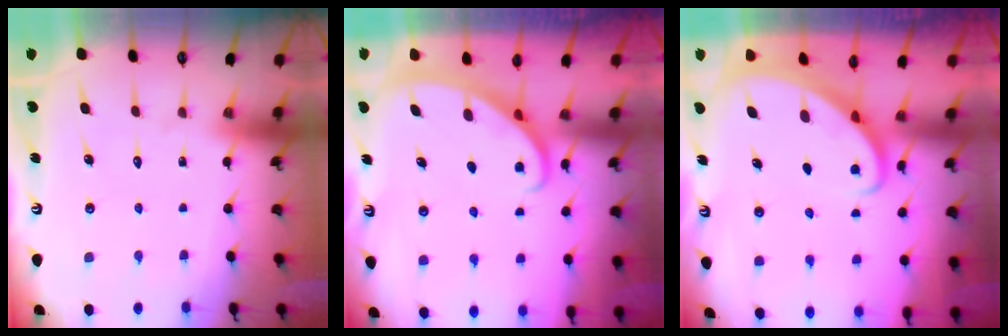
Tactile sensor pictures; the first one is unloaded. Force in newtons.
{"total": 2.8, "press": 2.8, "slide": 0.1}
{"total": 2.3, "press": 2.3, "slide": 0.3}